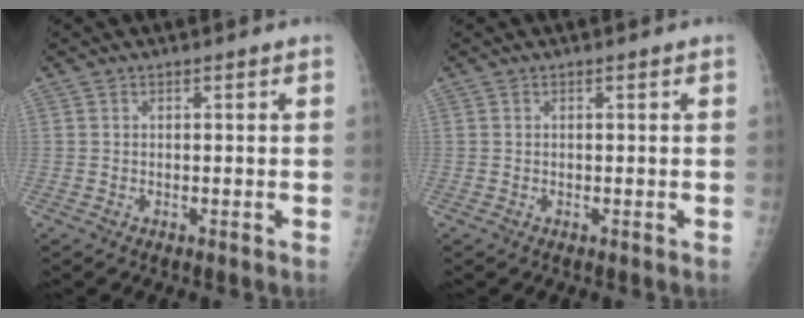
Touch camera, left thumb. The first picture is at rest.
{"total": 0.0}